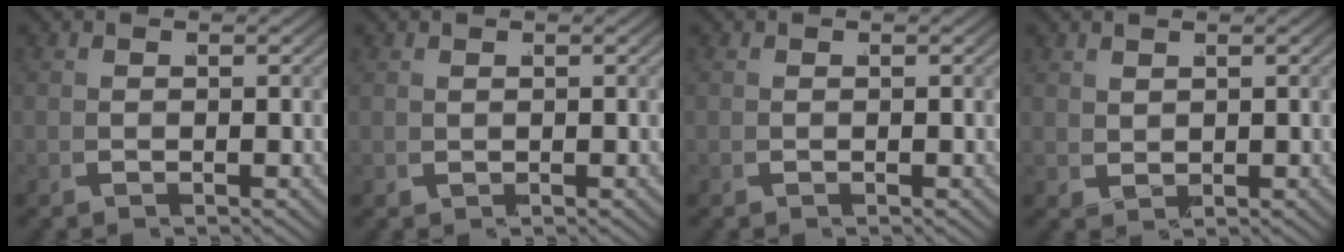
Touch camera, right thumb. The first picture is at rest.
{"total": 0.9, "force": [0.5, -0.7, -0.3], "torque": [0.015, 0.003, 0.012]}
{"total": 0.0}
{"total": 1.6, "force": [1.4, -0.7, -0.6], "torque": [0.019, 0.007, 0.030]}